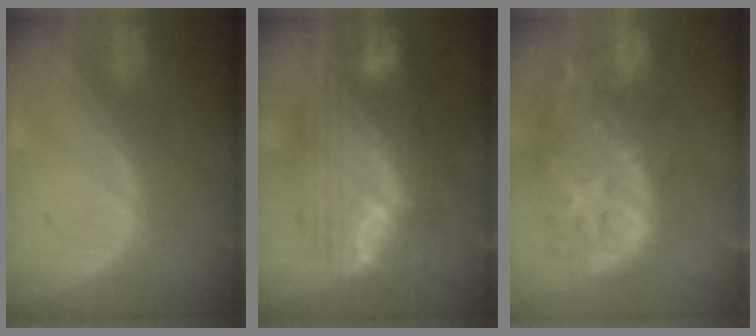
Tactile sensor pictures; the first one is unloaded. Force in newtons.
{"total": 11.5, "press": 11.5, "slide": 1.1}
{"total": 14.3, "press": 11.5, "slide": 8.4}